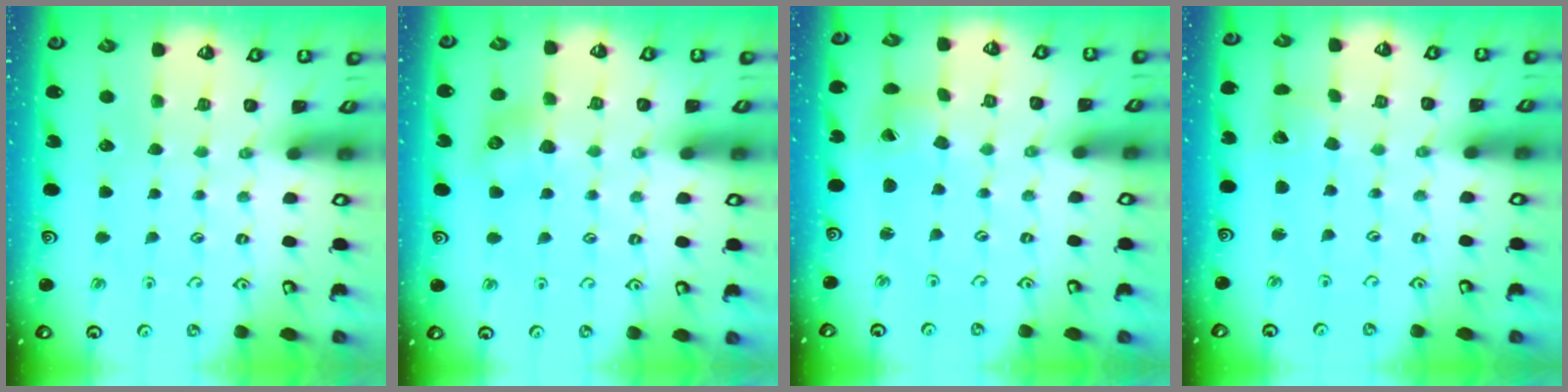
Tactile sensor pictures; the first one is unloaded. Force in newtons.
{"total": 6.5, "press": 6.4, "slide": 0.6}
{"total": 2.5, "press": 2.5, "slide": 0.3}
{"total": 5.3, "press": 5.3, "slide": 0.5}